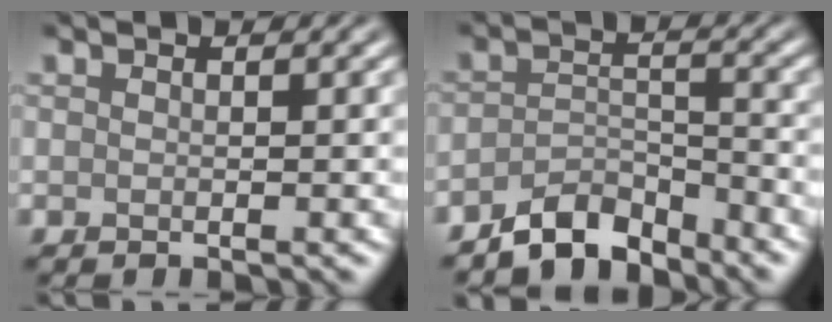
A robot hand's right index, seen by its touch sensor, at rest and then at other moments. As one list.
[{"total": 4.2, "force": [-3.6, 1.5, 1.4], "torque": [-0.021, 0.003, -0.071]}]